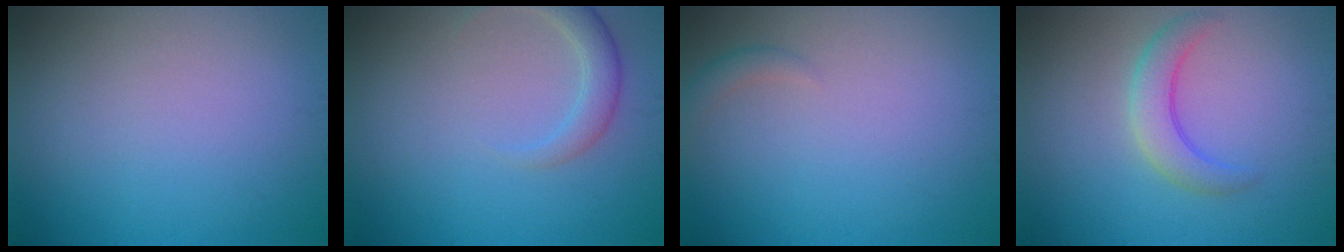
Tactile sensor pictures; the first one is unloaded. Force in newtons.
{"total": 2.4, "press": 2.4, "slide": 0.2}
{"total": 0.9, "press": 0.9, "slide": 0.1}
{"total": 2.9, "press": 2.9, "slide": 0.1}